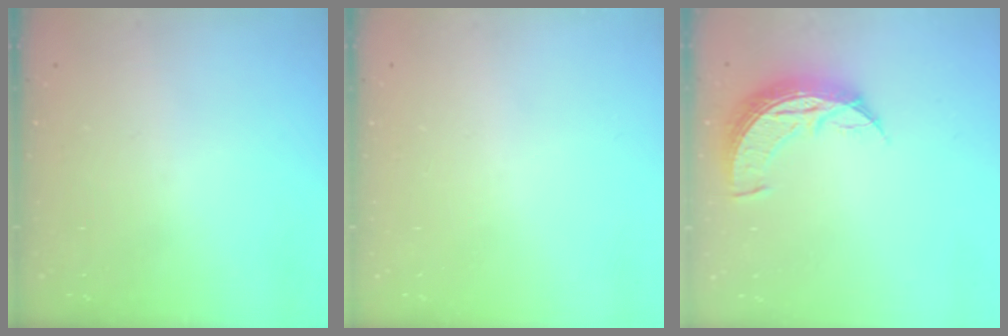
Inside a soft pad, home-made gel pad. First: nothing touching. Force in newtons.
{"total": 0.0}
{"total": 8.6, "press": 8.6, "slide": 0.8}